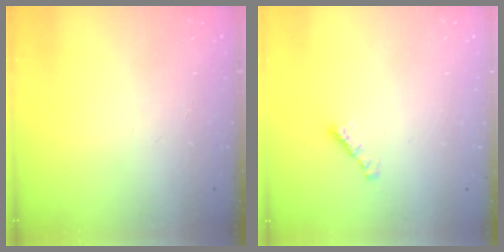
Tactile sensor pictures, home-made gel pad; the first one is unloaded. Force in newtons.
{"total": 2.4, "press": 2.4, "slide": 0.4}